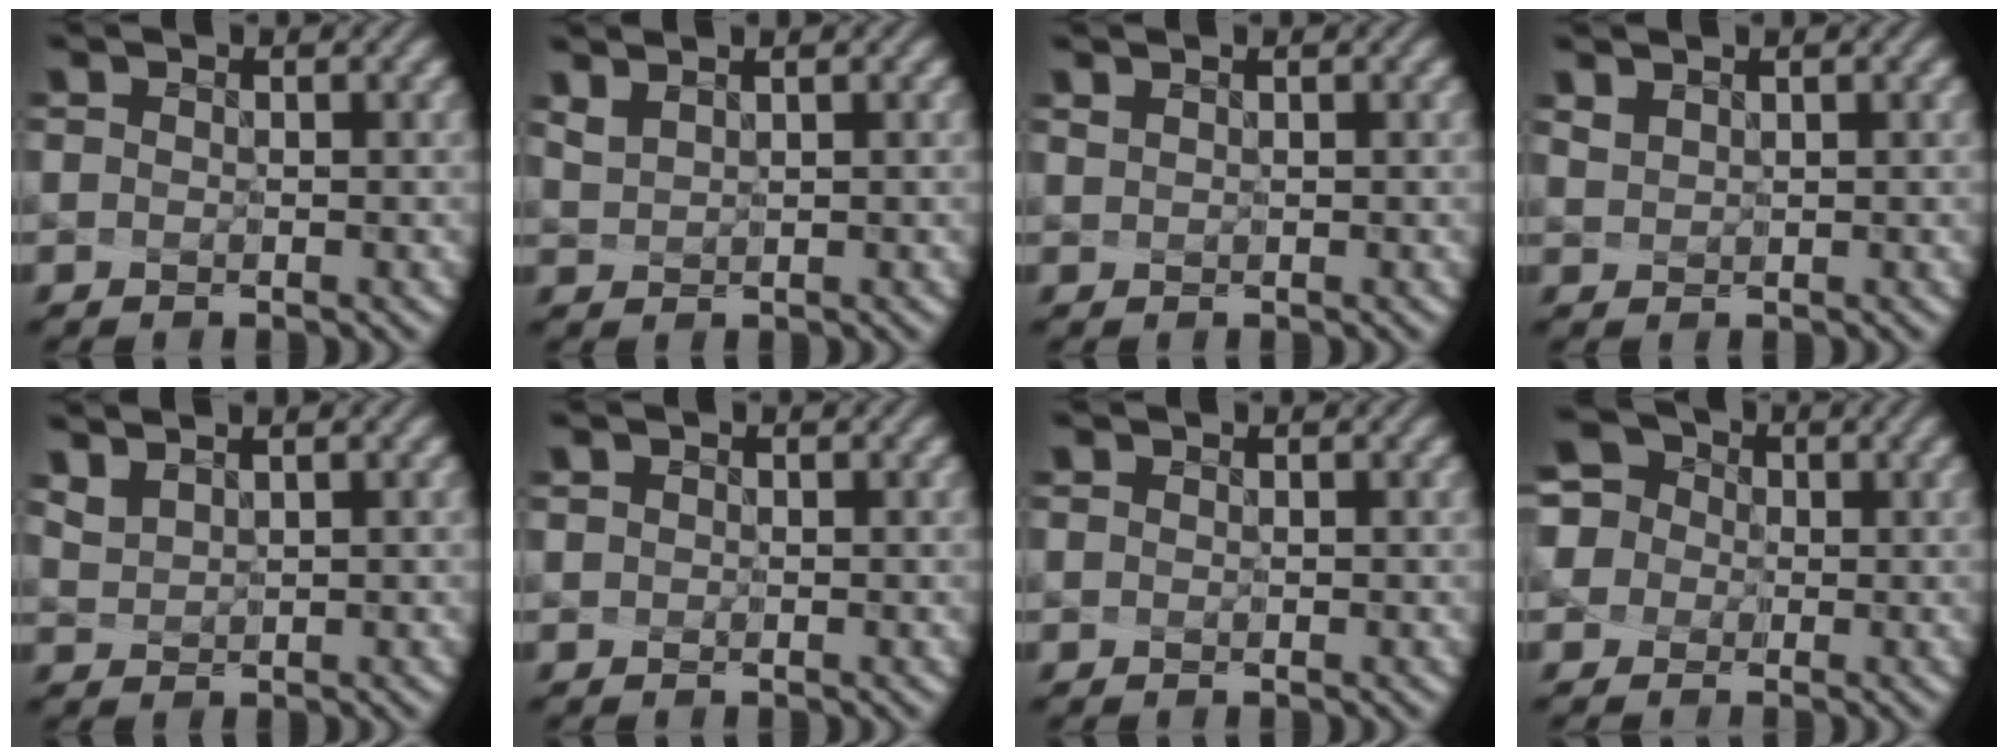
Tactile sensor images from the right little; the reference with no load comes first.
{"total": 1.2, "force": [0.8, -0.7, -0.7], "torque": [-0.008, -0.022, 0.050]}
{"total": 0.5, "force": [0.3, -0.3, -0.3], "torque": [-0.006, -0.008, 0.019]}
{"total": 1.1, "force": [1.0, -0.2, -0.5], "torque": [-0.017, -0.015, 0.042]}
{"total": 1.5, "force": [1.4, -0.2, -0.3], "torque": [-0.021, -0.022, 0.065]}
{"total": 1.2, "force": [0.8, 0.9, 0.4], "torque": [-0.002, 0.004, 0.009]}
{"total": 0.8, "force": [0.5, 0.6, 0.4], "torque": [-0.005, 0.004, 0.005]}
{"total": 6.7, "force": [0.9, 6.1, 2.6], "torque": [-0.084, 0.031, 0.002]}